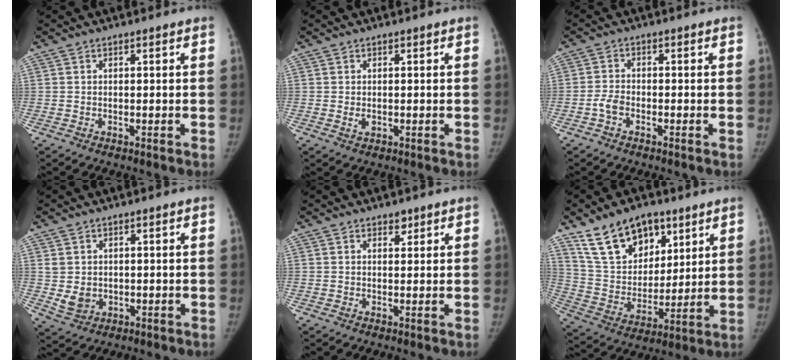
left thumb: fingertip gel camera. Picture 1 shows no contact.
{"total": 1.3, "force": [-0.1, 1.0, 0.8], "torque": [-0.010, -0.001, 0.001]}
{"total": 2.5, "force": [-1.4, 1.5, 1.6], "torque": [-0.033, 0.010, -0.029]}
{"total": 4.2, "force": [-0.1, 3.7, 2.0], "torque": [-0.025, -0.001, 0.013]}
{"total": 1.4, "force": [1.0, 0.9, 0.4], "torque": [0.007, -0.006, 0.013]}
{"total": 17.2, "force": [10.8, 10.5, 8.4], "torque": [-0.099, -0.042, 0.203]}